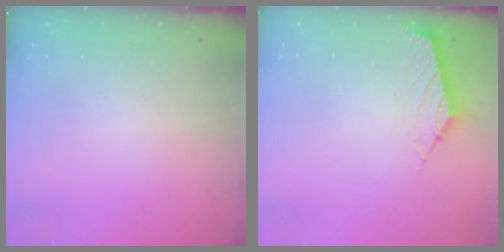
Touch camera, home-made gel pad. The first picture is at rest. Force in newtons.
{"total": 2.4, "press": 2.4, "slide": 0.6}